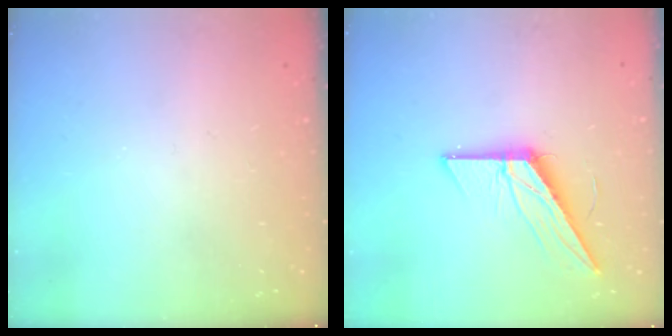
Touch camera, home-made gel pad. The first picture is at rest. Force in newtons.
{"total": 12.7, "press": 12.7, "slide": 0.6}